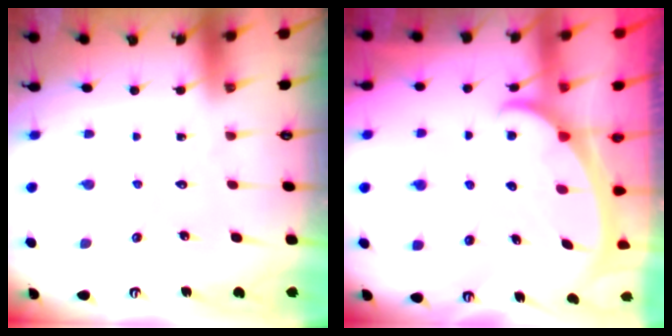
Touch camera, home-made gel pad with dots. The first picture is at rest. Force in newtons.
{"total": 2.3, "press": 2.3, "slide": 0.3}